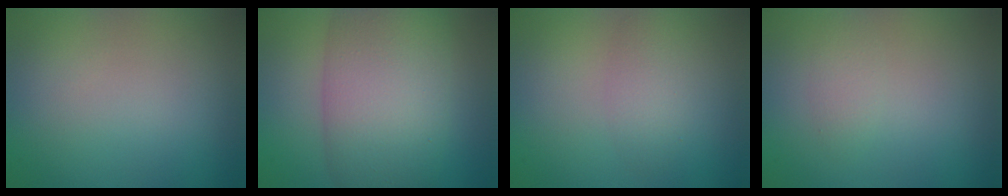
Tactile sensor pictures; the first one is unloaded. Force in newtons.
{"total": 11.3, "press": 11.3, "slide": 0.3}
{"total": 2.2, "press": 2.2, "slide": 0.0}
{"total": 1.3, "press": 1.3, "slide": 0.1}